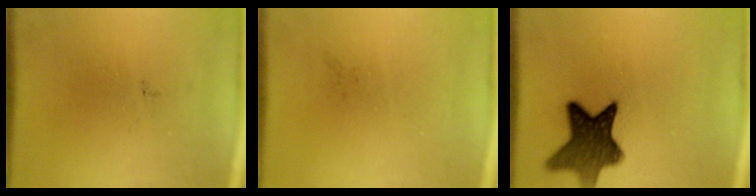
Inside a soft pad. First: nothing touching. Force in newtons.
{"total": 0.0}
{"total": 10.5}